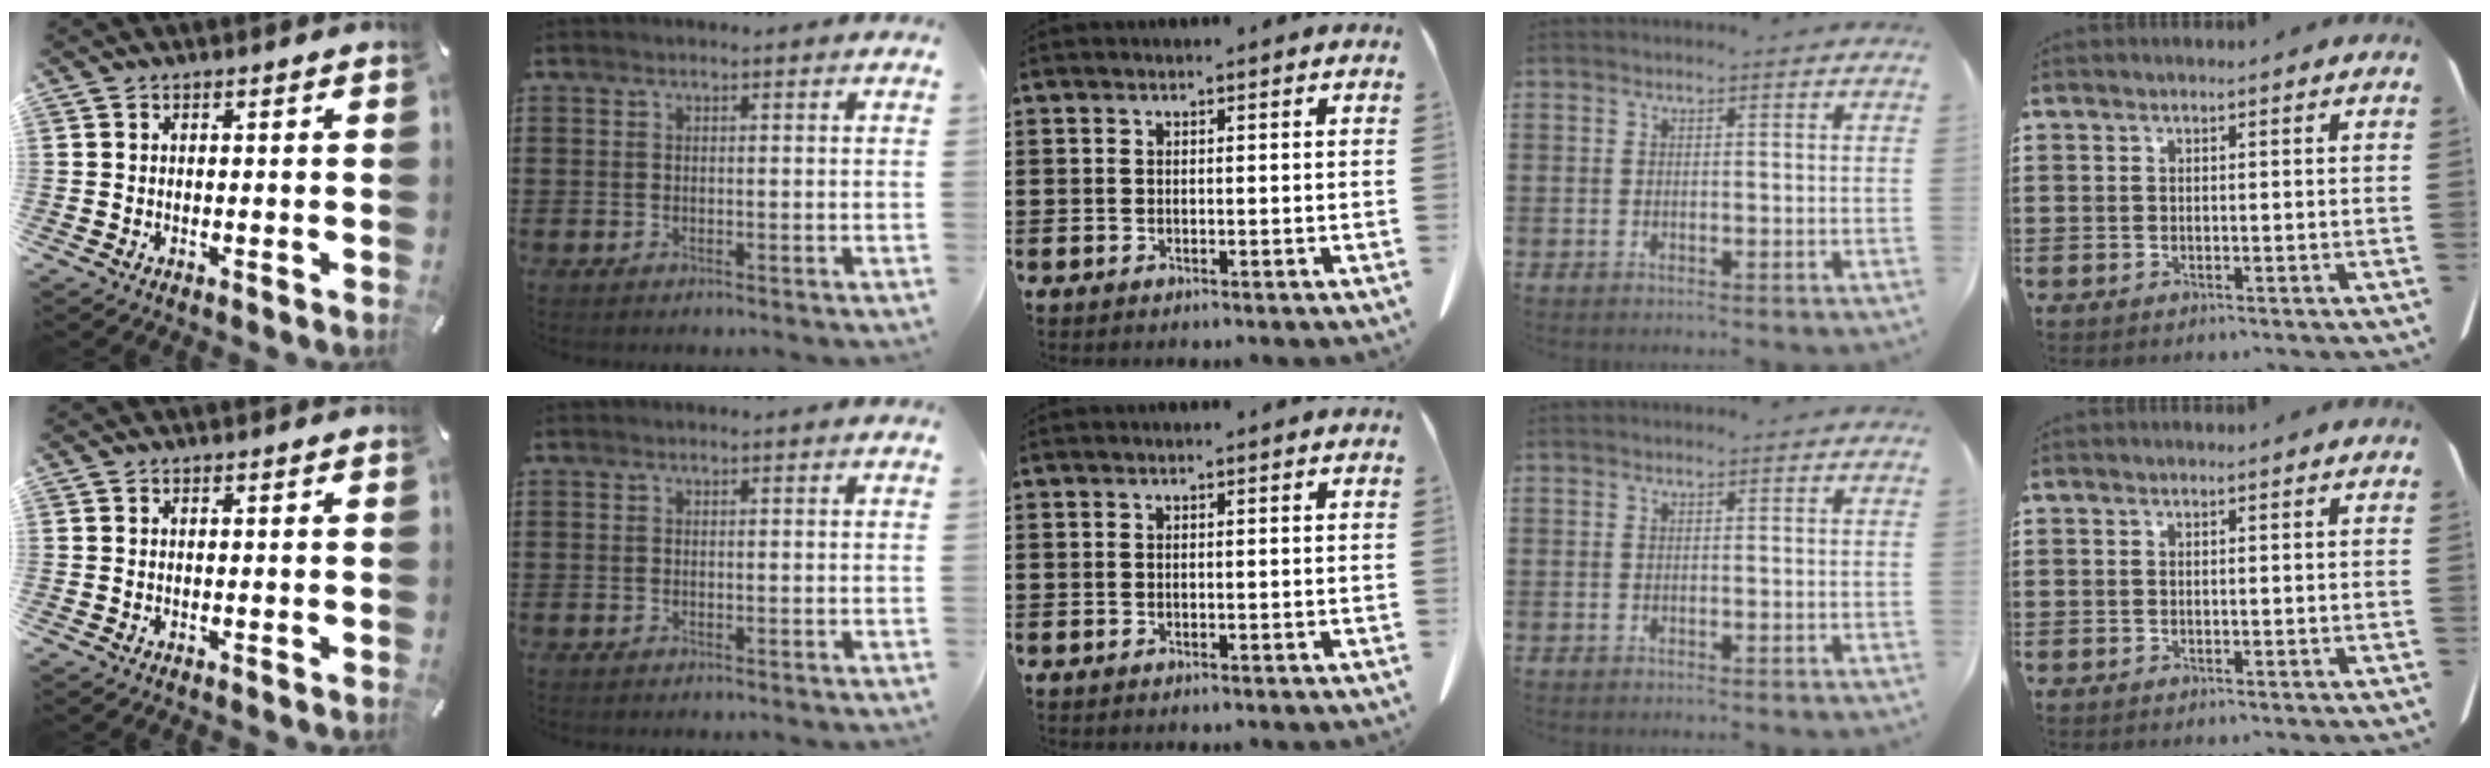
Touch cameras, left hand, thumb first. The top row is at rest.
{}